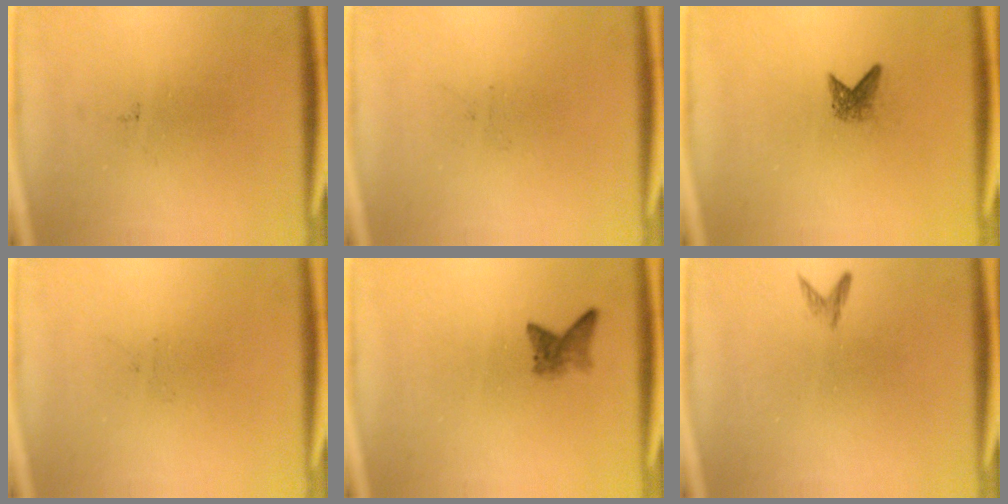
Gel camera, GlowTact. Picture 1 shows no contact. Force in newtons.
{"total": 0.0}
{"total": 1.6}
{"total": 0.0}
{"total": 1.9}
{"total": 0.8}